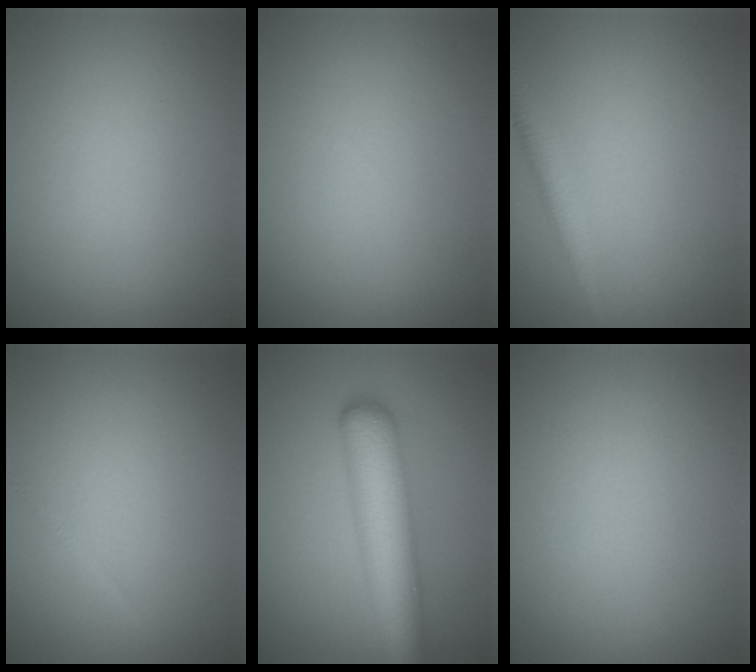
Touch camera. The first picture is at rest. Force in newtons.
{"total": 0.0}
{"total": 2.3, "press": 2.3, "slide": 0.1}
{"total": 0.5, "press": 0.5, "slide": 0.0}
{"total": 8.3, "press": 8.3, "slide": 0.3}
{"total": 0.0}